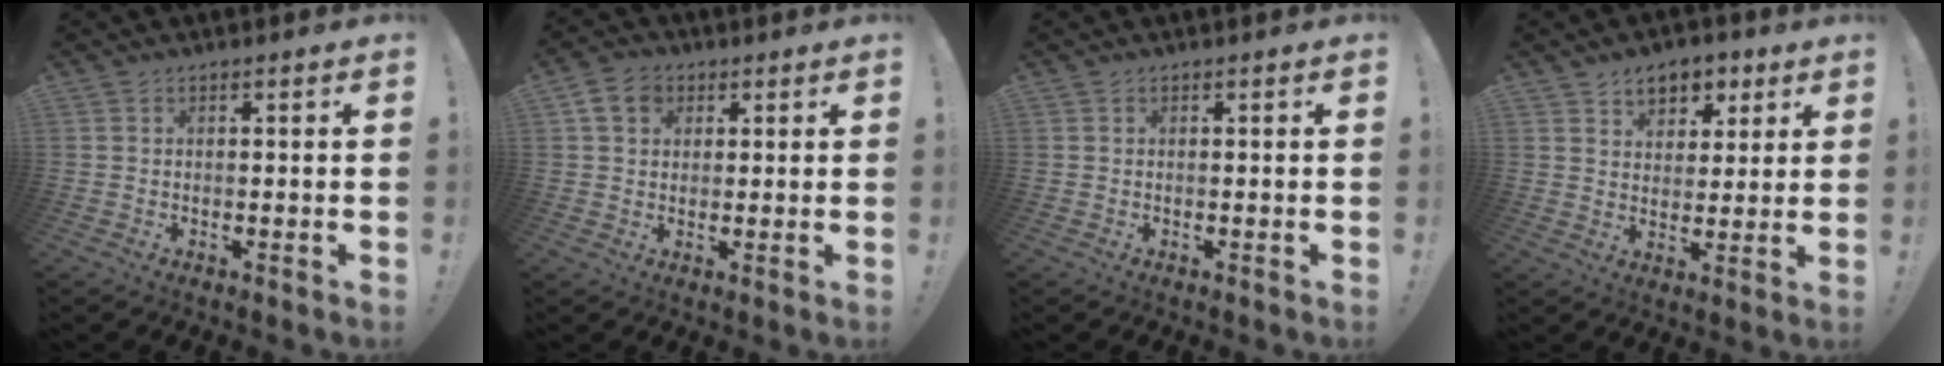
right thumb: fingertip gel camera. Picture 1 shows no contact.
{"total": 6.8, "force": [2.9, 5.3, 3.2], "torque": [-0.051, -0.001, 0.057]}
{"total": 0.0}
{"total": 7.9, "force": [4.7, 5.7, 2.7], "torque": [-0.025, -0.030, 0.086]}